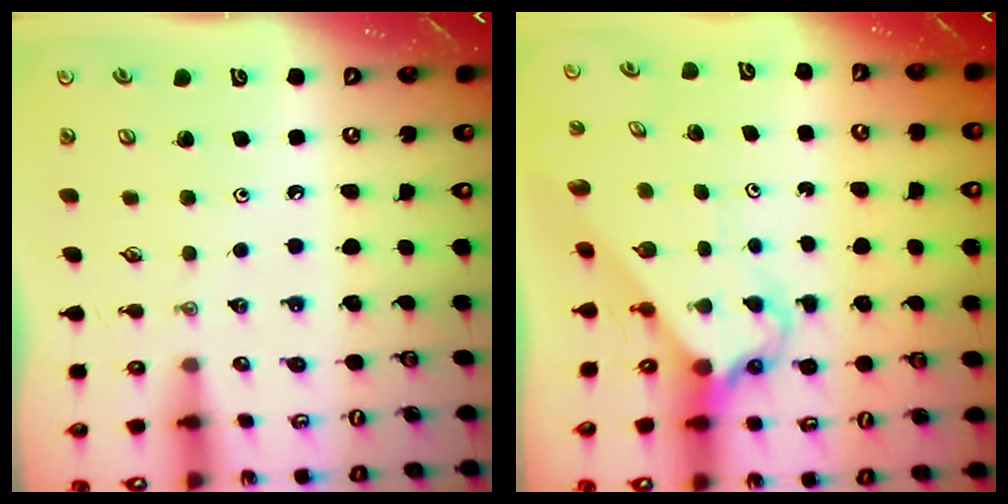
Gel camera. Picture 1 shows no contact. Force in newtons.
{"total": 2.6, "press": 2.6, "slide": 0.2}